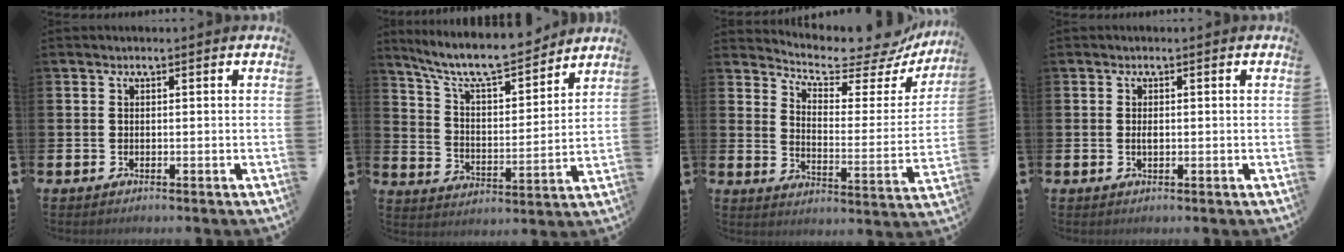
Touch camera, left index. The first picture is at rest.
{"total": 9.4, "force": [8.7, 1.6, 3.3], "torque": [-0.094, -0.062, 0.150]}
{"total": 7.0, "force": [6.5, 2.0, 1.9], "torque": [-0.039, -0.064, 0.102]}
{"total": 0.9, "force": [0.0, 0.4, 0.8], "torque": [-0.014, 0.002, -0.002]}